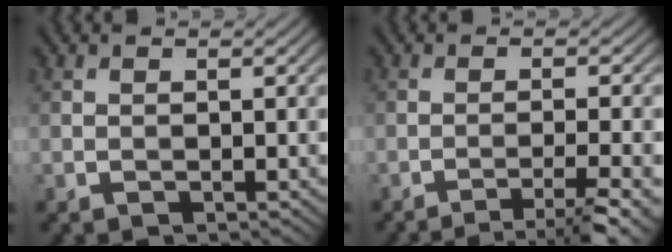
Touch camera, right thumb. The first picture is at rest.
{"total": 5.9, "force": [-3.8, 0.6, 4.5], "torque": [-0.063, 0.011, -0.068]}